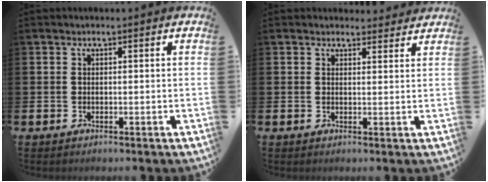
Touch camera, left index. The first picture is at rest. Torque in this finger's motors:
{"motor_torque": [0.97, -1.17, 0.21, 0.01]}